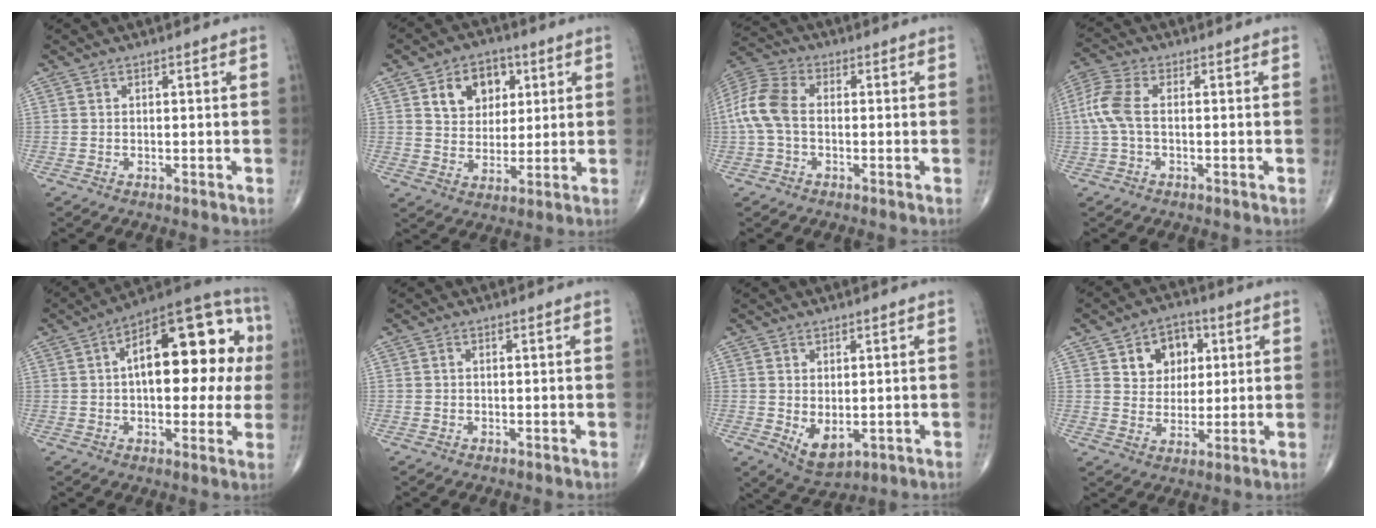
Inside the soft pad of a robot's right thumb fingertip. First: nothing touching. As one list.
[{"total": 10.1, "force": [3.8, 7.6, 5.4], "torque": [-0.046, -0.012, 0.064]}, {"total": 9.3, "force": [-0.4, 5.9, 7.1], "torque": [-0.160, 0.024, -0.018]}, {"total": 7.1, "force": [0.0, 3.6, 6.0], "torque": [-0.163, 0.020, -0.006]}, {"total": 22.1, "force": [3.4, 10.5, 19.2], "torque": [-0.240, 0.034, 0.036]}, {"total": 0.0}, {"total": 5.5, "force": [-0.7, 3.2, 4.5], "torque": [-0.066, -0.009, 0.007]}, {"total": 9.1, "force": [3.2, 7.0, 4.8], "torque": [-0.030, -0.009, 0.050]}]